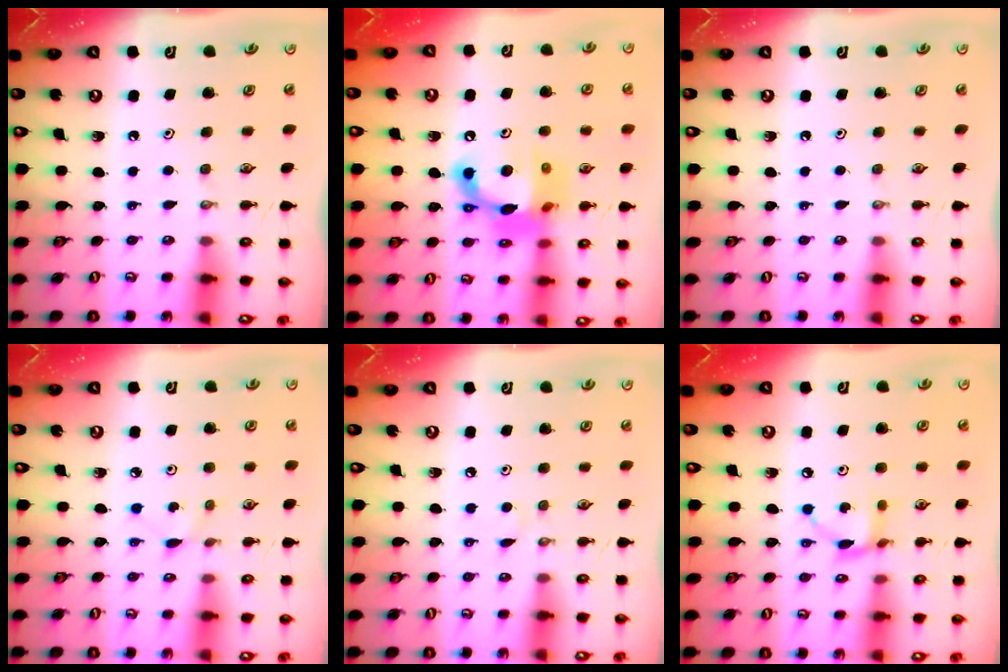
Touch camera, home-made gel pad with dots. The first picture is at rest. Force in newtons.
{"total": 14.5, "press": 14.4, "slide": 1.5}
{"total": 0.0}
{"total": 2.3, "press": 2.3, "slide": 0.3}
{"total": 2.1, "press": 2.1, "slide": 0.3}
{"total": 7.0, "press": 7.0, "slide": 0.3}